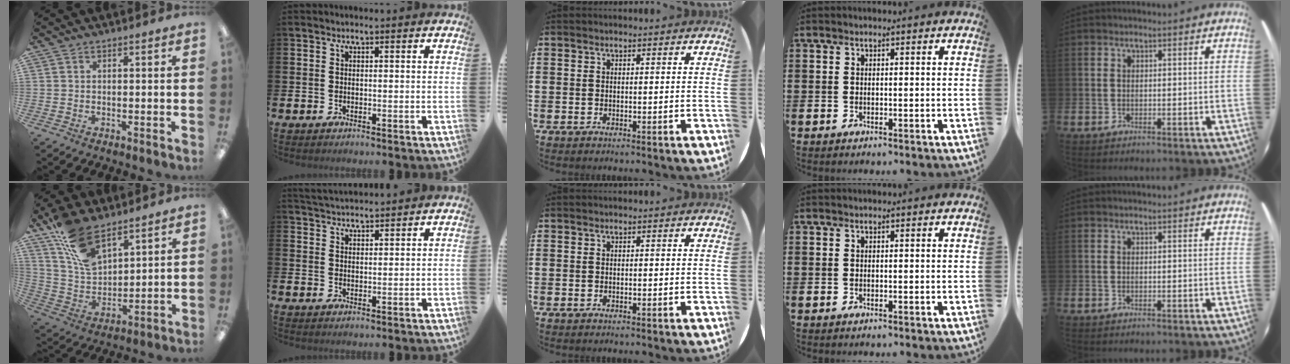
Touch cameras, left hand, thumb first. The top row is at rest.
{"thumb": {"total": 14.2, "force": [9.9, 6.6, 7.7], "torque": [-0.161, -0.041, 0.189]}, "index": {"total": 3.5, "force": [3.5, 0.3, 0.1], "torque": [-0.005, -0.016, 0.063]}}